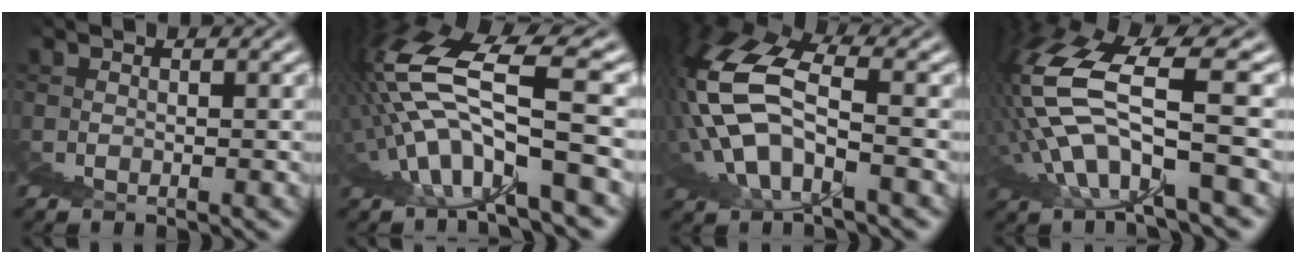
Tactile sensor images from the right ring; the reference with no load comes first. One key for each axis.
{"total": 8.3, "fx": 4.3, "fy": 0.8, "fz": 7.1, "tx": -0.132, "ty": 0.039, "tz": 0.064}
{"total": 9.1, "fx": 2.5, "fy": 6.0, "fz": 6.4, "tx": -0.144, "ty": 0.001, "tz": 0.038}
{"total": 7.9, "fx": 3.9, "fy": 1.5, "fz": 6.7, "tx": -0.156, "ty": 0.019, "tz": 0.065}